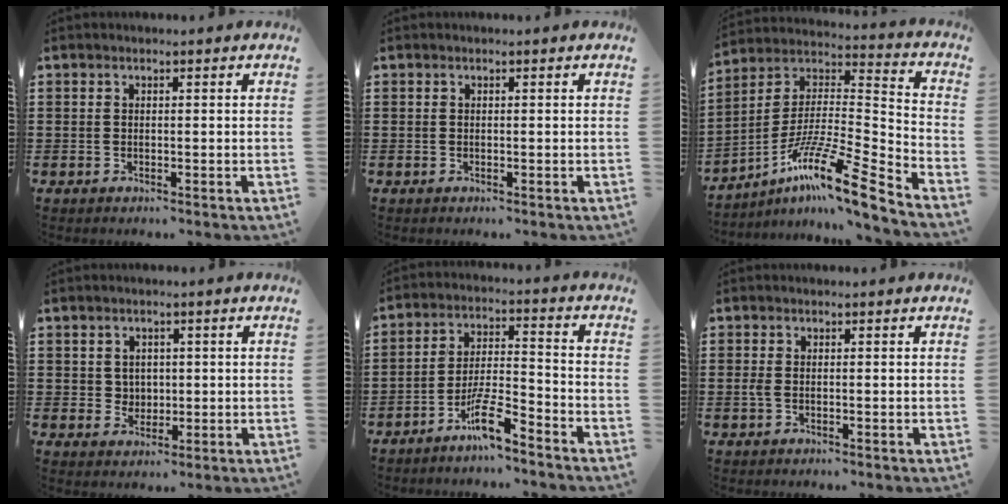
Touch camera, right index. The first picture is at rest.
{"total": 0.0}
{"total": 13.5, "force": [-9.5, 1.5, 9.6], "torque": [-0.175, 0.003, -0.181]}
{"total": 2.6, "force": [0.8, 2.3, 0.6], "torque": [-0.021, 0.011, 0.013]}
{"total": 7.6, "force": [-5.7, 1.2, 4.9], "torque": [-0.105, 0.001, -0.109]}
{"total": 1.1, "force": [-0.2, 0.4, 1.0], "torque": [-0.028, -0.004, -0.006]}